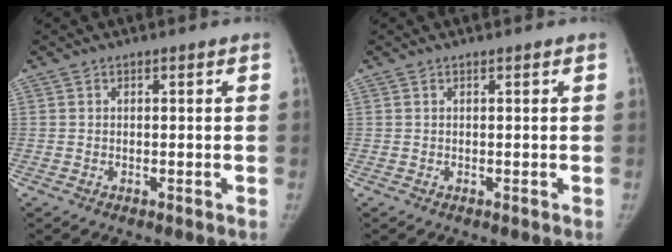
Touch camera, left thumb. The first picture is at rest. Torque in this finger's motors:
{"motor_torque": [0.13, 0.08, 0.50, -0.27, 0.00]}